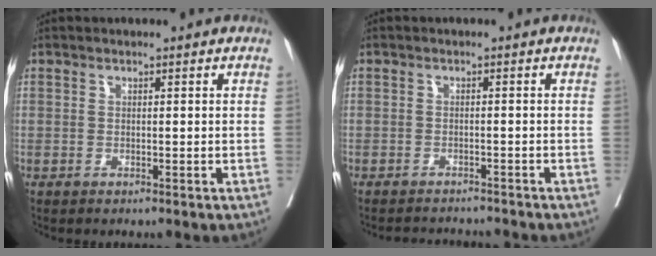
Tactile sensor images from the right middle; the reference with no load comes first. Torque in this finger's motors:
{"motor_torque": [0.05, -0.06, -0.01, 0.00]}